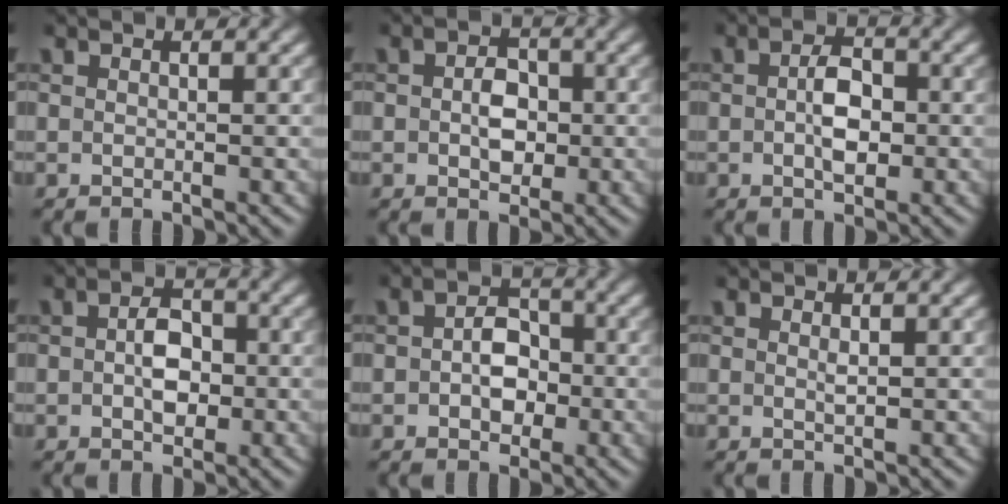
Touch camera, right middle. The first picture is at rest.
{"total": 3.0, "force": [-0.2, 2.0, 2.2], "torque": [-0.040, -0.002, -0.005]}
{"total": 3.3, "force": [-0.2, 1.8, 2.7], "torque": [-0.051, 0.000, -0.006]}
{"total": 3.3, "force": [-0.2, 2.1, 2.5], "torque": [-0.047, -0.001, -0.006]}
{"total": 3.5, "force": [-0.4, 2.5, 2.4], "torque": [-0.038, 0.000, -0.011]}
{"total": 0.6, "force": [0.2, 0.1, 0.6], "torque": [-0.011, 0.000, 0.005]}